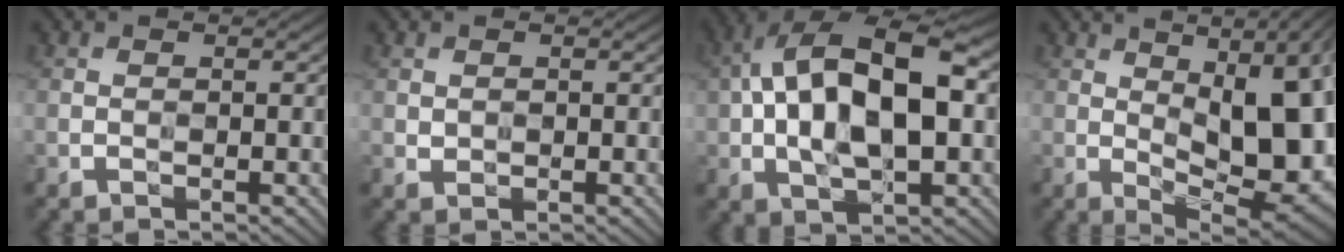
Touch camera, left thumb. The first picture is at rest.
{"total": 0.8, "force": [0.4, 0.7, 0.3], "torque": [-0.008, -0.003, 0.011]}
{"total": 15.1, "force": [1.2, 8.1, 12.7], "torque": [-0.235, 0.017, 0.017]}
{"total": 18.5, "force": [2.5, 7.6, 16.7], "torque": [-0.236, 0.023, 0.052]}